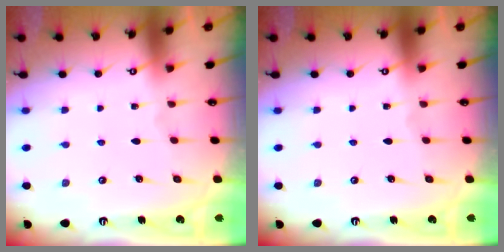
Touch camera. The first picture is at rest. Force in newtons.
{"total": 0.0}